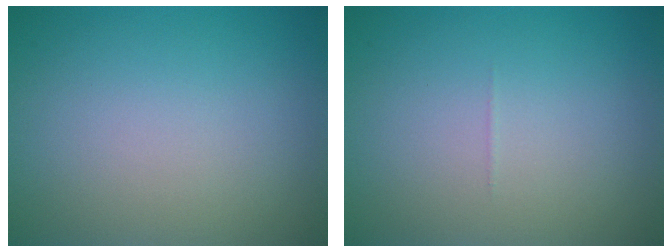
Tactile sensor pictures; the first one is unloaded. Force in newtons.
{"total": 0.0}